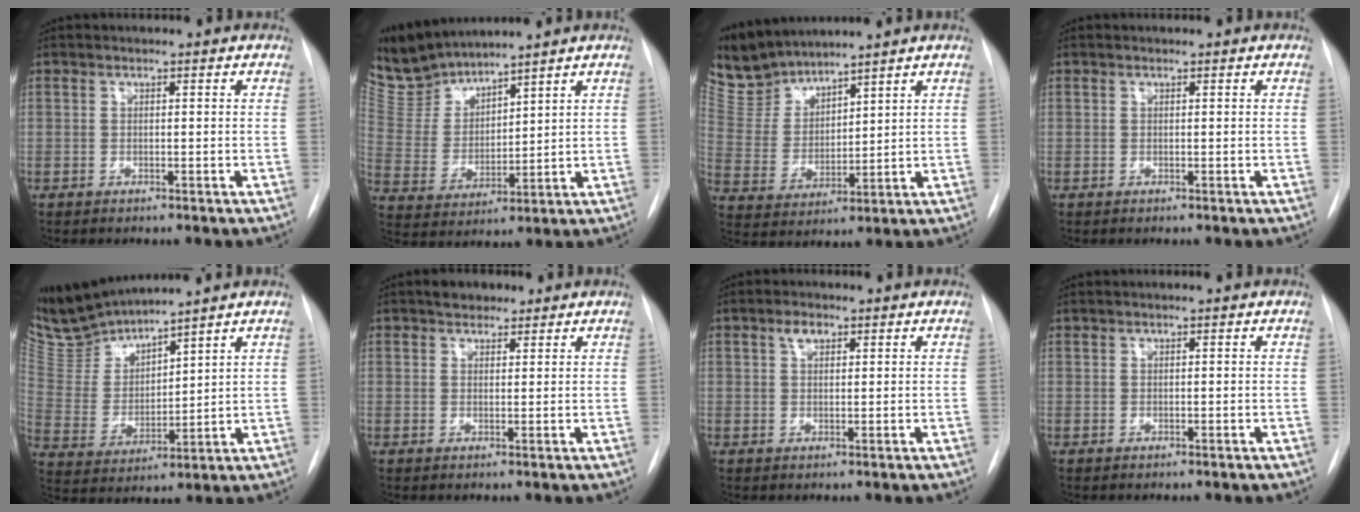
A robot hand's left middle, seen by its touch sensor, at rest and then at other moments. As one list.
[{"total": 9.2, "force": [9.0, 1.1, 1.5], "torque": [-0.052, 0.004, 0.203]}, {"total": 8.7, "force": [8.4, 1.6, 1.1], "torque": [-0.041, 0.004, 0.191]}, {"total": 0.0}, {"total": 9.9, "force": [9.8, 0.0, 1.4], "torque": [-0.052, -0.005, 0.217]}, {"total": 3.0, "force": [2.2, 1.7, 1.0], "torque": [-0.016, 0.008, 0.033]}, {"total": 2.0, "force": [1.2, 1.1, 1.3], "torque": [-0.027, 0.007, 0.022]}, {"total": 0.0}]